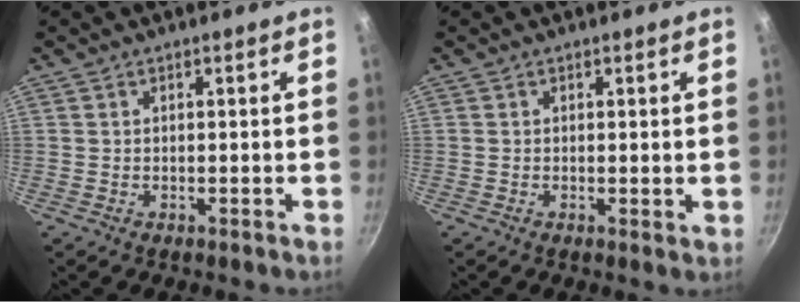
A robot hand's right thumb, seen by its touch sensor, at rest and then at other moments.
{"total": 0.8, "force": [0.2, 0.3, 0.7], "torque": [-0.010, -0.006, 0.000]}